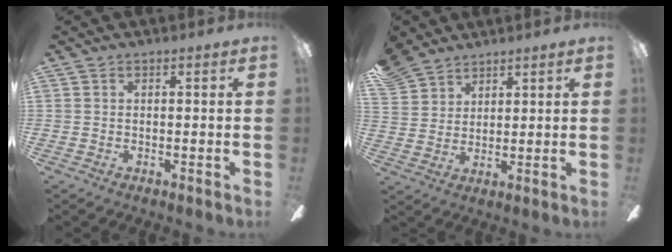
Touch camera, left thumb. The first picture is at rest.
{"total": 7.7, "force": [6.3, 4.2, 1.2], "torque": [-0.042, -0.028, 0.126]}